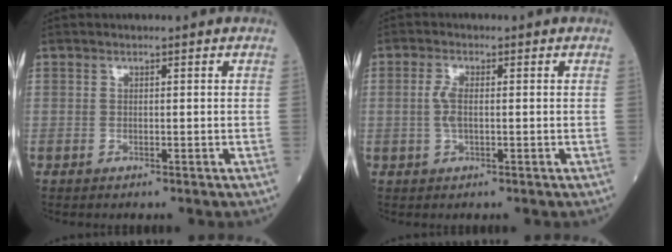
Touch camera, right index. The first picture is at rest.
{"total": 2.7, "force": [-0.1, 0.9, 2.6], "torque": [-0.062, 0.000, -0.002]}